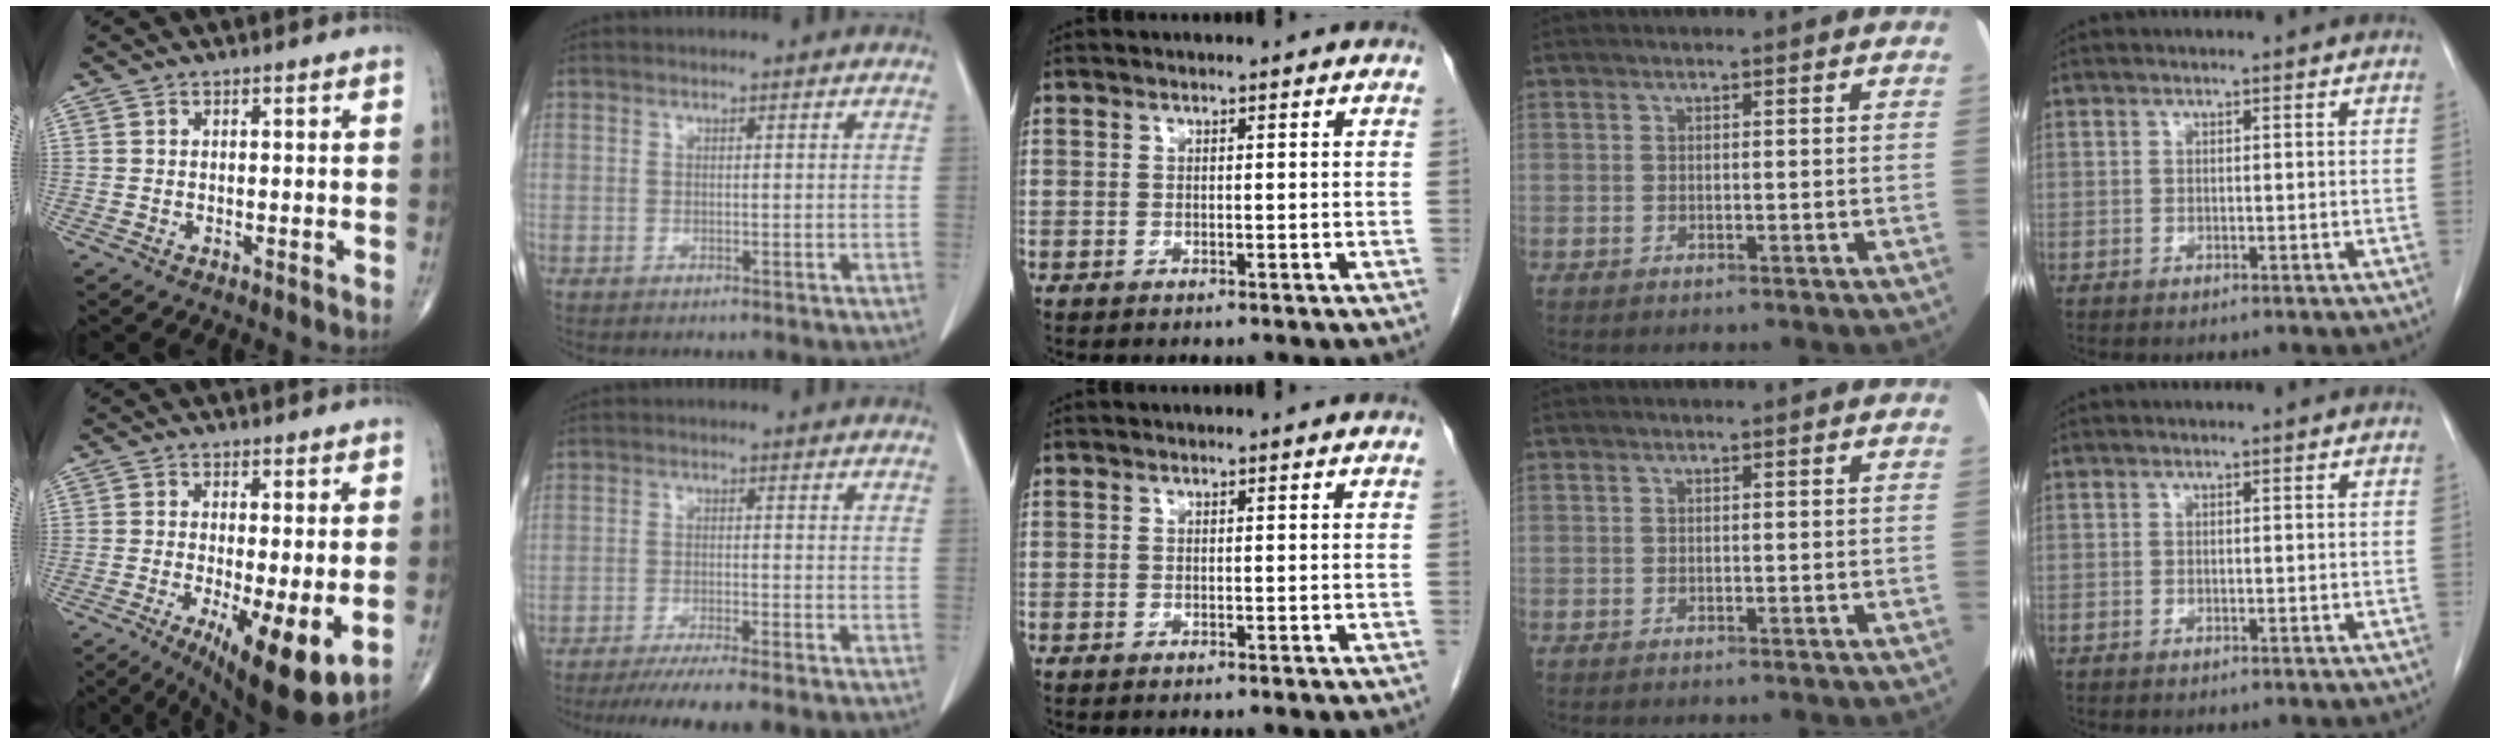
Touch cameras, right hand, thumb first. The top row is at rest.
{"thumb": {"total": 13.0, "force": [-3.5, 3.3, 12.1], "torque": [-0.181, -0.027, -0.046]}, "index": {"total": 9.2, "force": [-7.6, 0.1, 5.2], "torque": [-0.069, -0.019, -0.118]}}